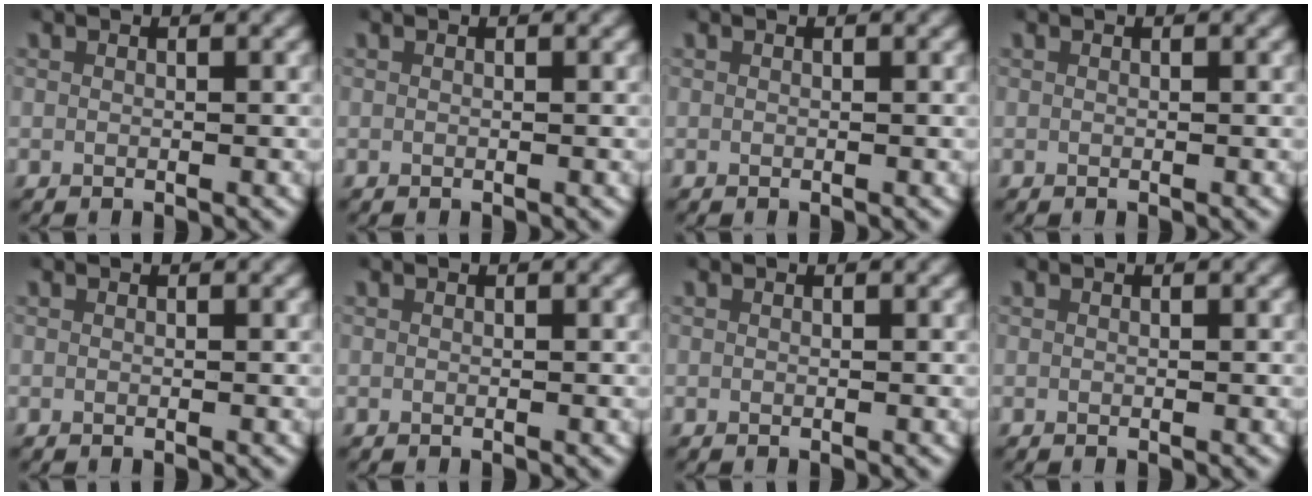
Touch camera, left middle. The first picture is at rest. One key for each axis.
{"total": 0.0}
{"total": 0.0}
{"total": 0.0}
{"total": 0.0}
{"total": 0.0}
{"total": 0.0}
{"total": 0.0}